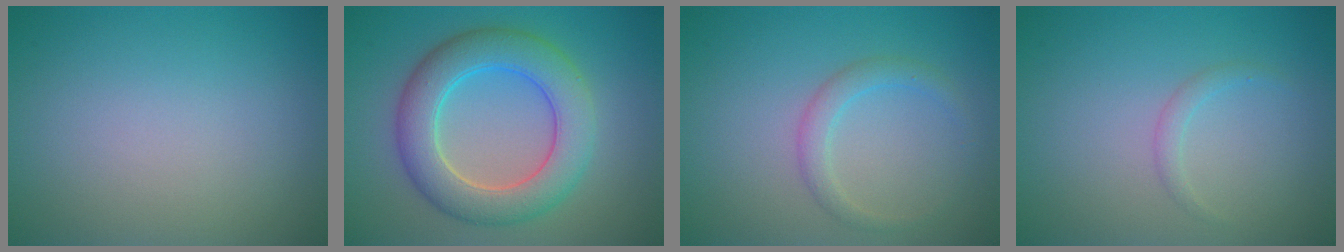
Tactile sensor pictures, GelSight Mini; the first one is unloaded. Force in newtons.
{"total": 7.0, "press": 7.0, "slide": 0.2}
{"total": 1.9, "press": 1.9, "slide": 0.2}
{"total": 1.0, "press": 1.0, "slide": 0.0}